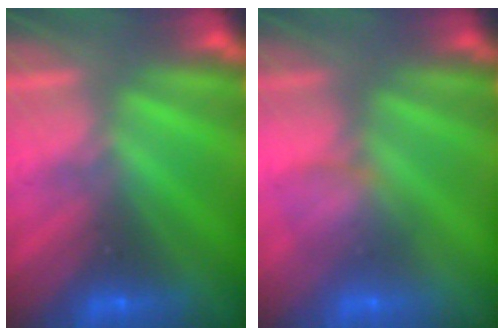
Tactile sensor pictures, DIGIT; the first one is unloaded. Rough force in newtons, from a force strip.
{"total": 3.0}